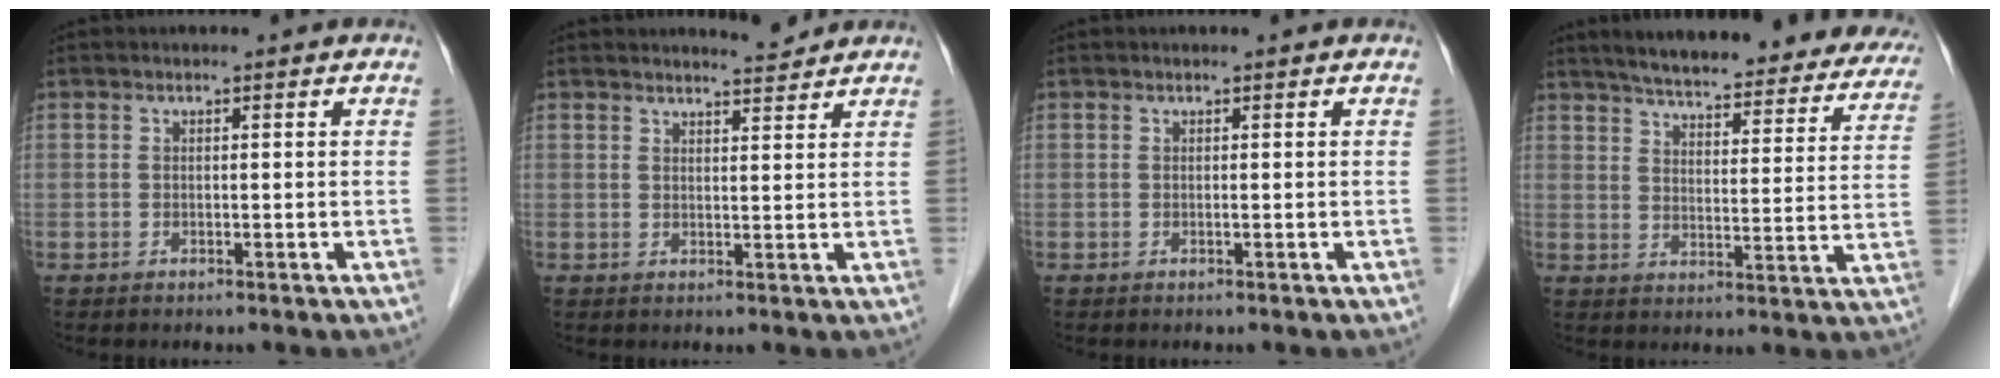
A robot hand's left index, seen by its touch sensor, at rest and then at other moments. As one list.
[{"total": 3.2, "force": [3.2, 0.2, 0.4], "torque": [-0.013, -0.002, 0.046]}, {"total": 0.0}, {"total": 28.8, "force": [25.5, 6.3, 11.7], "torque": [-0.165, -0.032, 0.303]}]